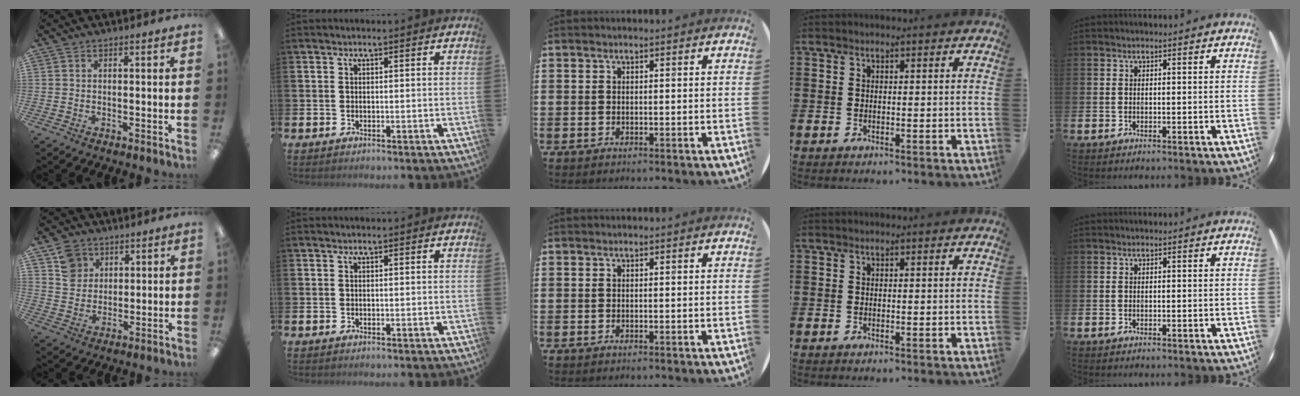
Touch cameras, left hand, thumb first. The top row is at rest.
{"thumb": {"total": 7.1, "force": [3.9, 5.8, 1.5], "torque": [-0.022, -0.006, 0.071]}}